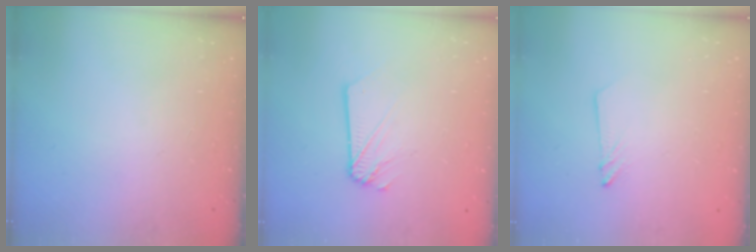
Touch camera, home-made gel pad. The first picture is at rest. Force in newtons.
{"total": 2.6, "press": 2.6, "slide": 0.3}
{"total": 1.5, "press": 1.5, "slide": 0.1}